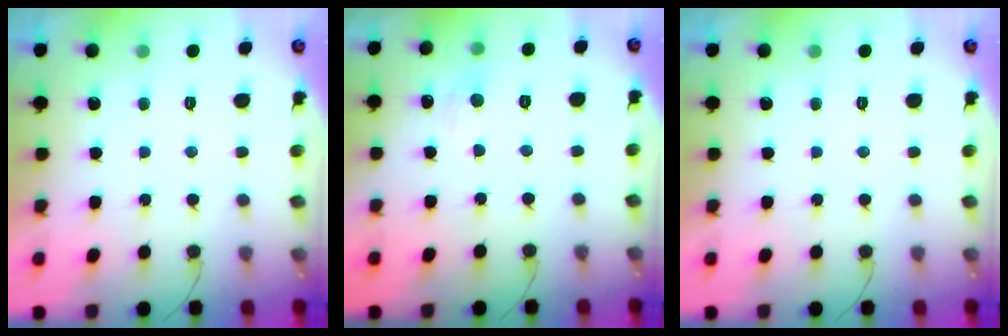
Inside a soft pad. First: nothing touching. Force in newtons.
{"total": 4.6, "press": 4.6, "slide": 0.6}
{"total": 0.0}